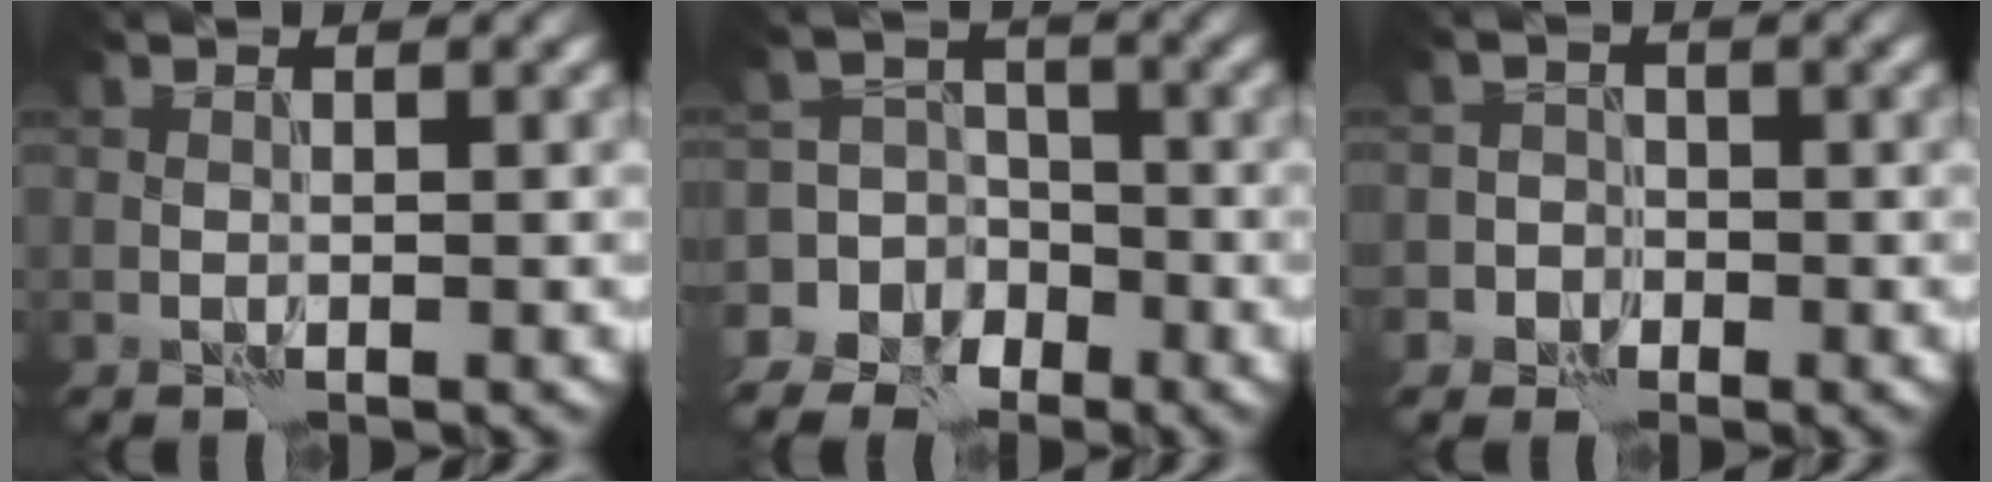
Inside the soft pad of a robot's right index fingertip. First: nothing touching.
{"total": 9.4, "force": [-4.8, 8.0, 0.9], "torque": [-0.017, -0.002, -0.096]}
{"total": 2.9, "force": [-1.4, 2.5, -0.1], "torque": [0.042, 0.002, -0.038]}